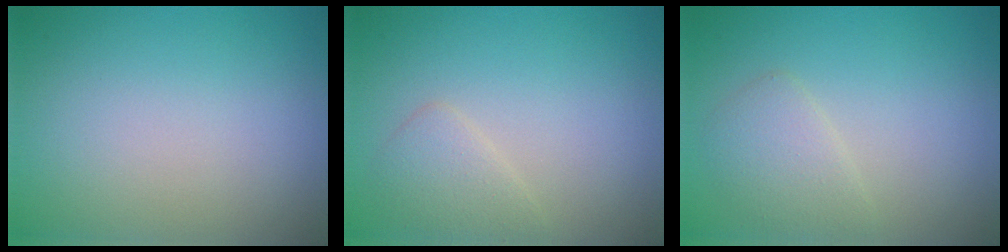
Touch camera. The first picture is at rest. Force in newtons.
{"total": 1.9, "press": 1.9, "slide": 0.0}
{"total": 2.1, "press": 2.1, "slide": 0.1}